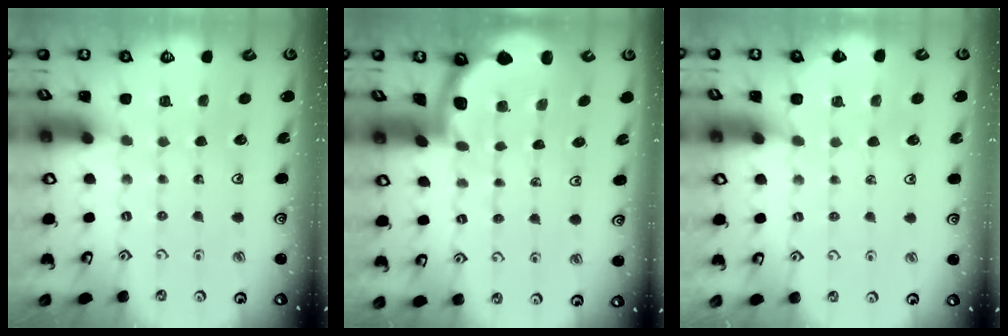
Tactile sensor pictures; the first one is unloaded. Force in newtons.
{"total": 1.7, "press": 1.7, "slide": 0.1}
{"total": 2.5, "press": 2.5, "slide": 0.3}